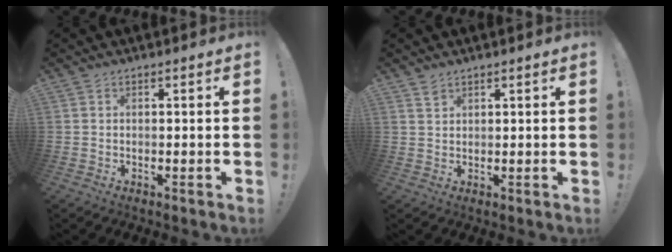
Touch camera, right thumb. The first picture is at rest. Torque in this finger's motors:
{"motor_torque": [-0.04, 0.25, 0.25, -0.15, -0.15]}